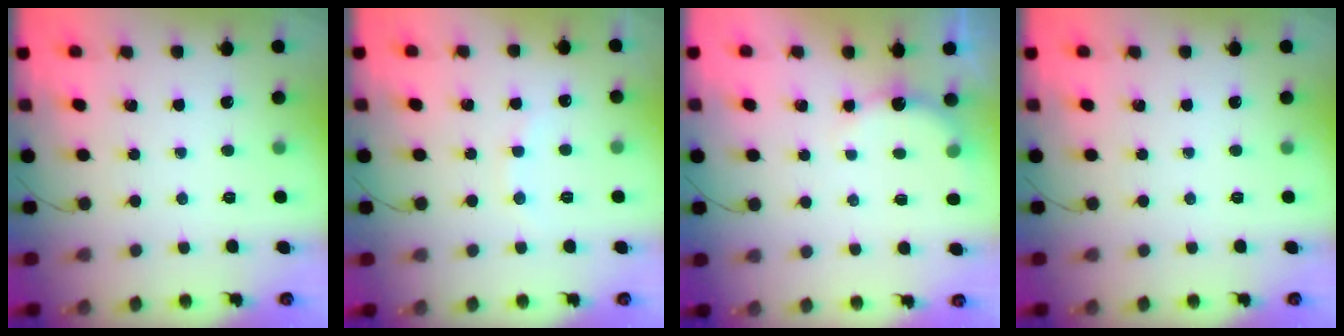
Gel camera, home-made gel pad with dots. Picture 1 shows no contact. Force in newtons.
{"total": 7.3, "press": 7.1, "slide": 1.5}
{"total": 2.9, "press": 2.9, "slide": 0.5}
{"total": 0.0}